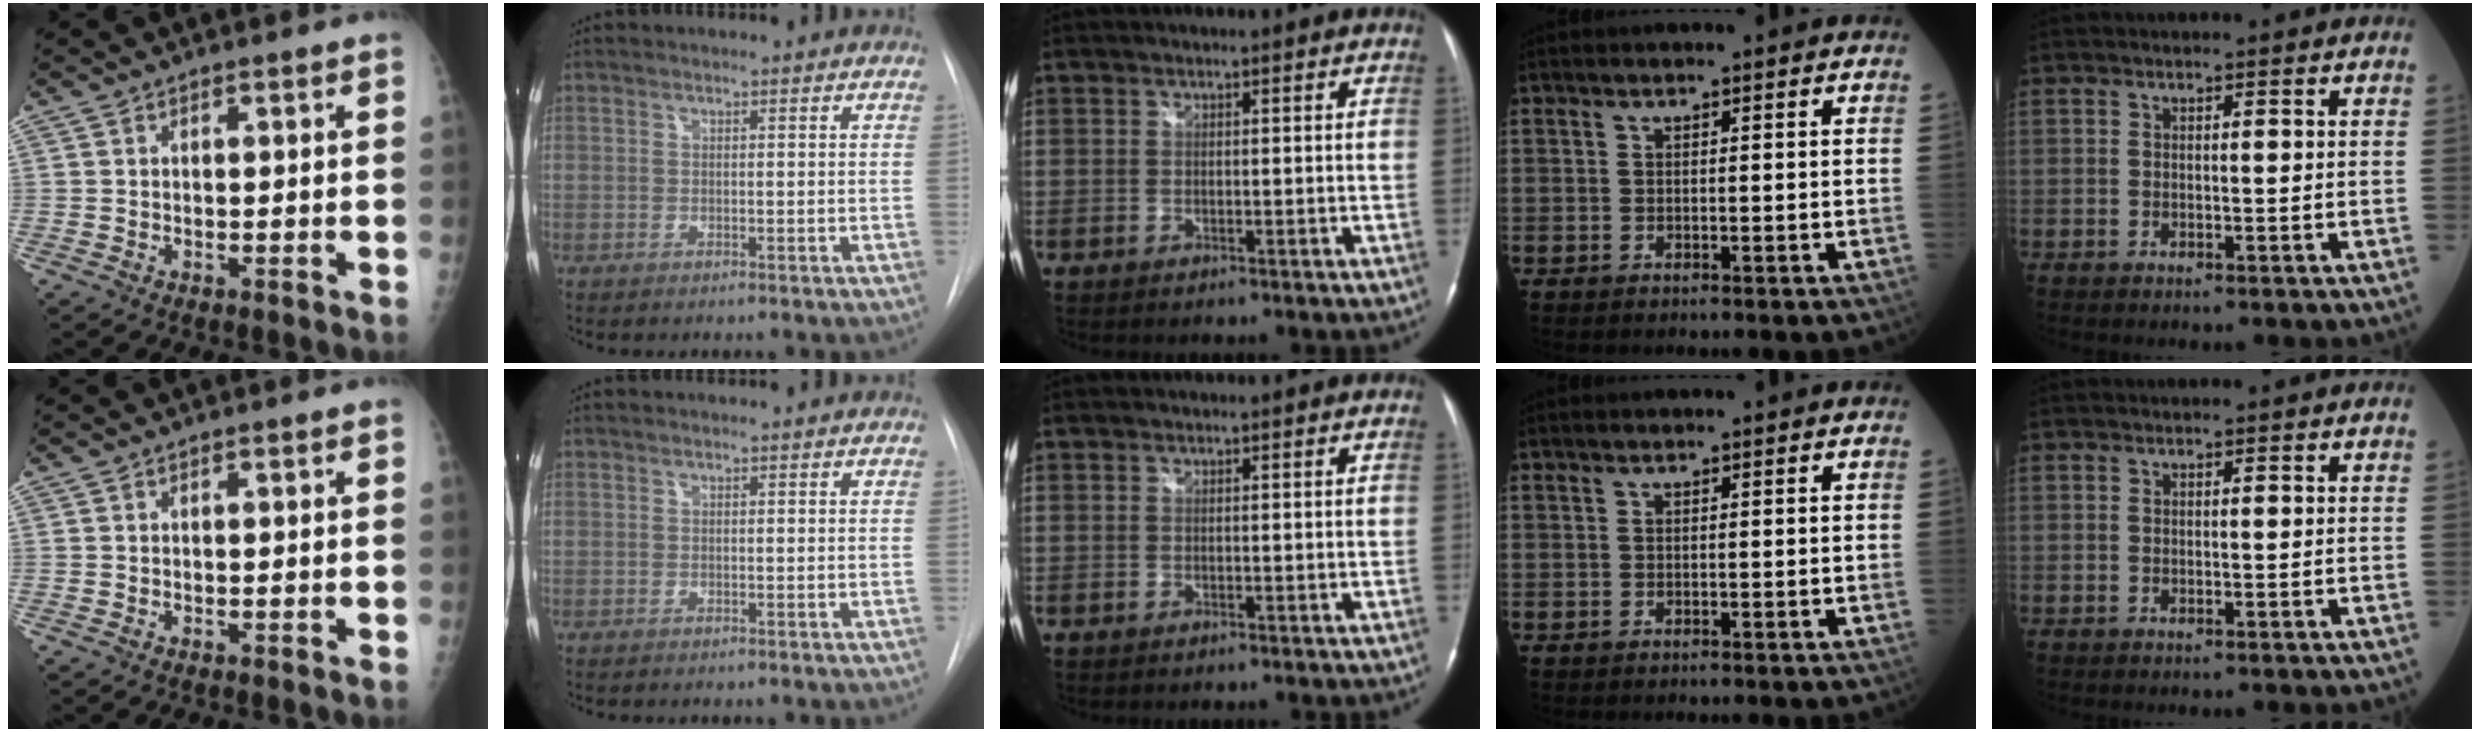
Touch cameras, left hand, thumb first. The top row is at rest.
{}